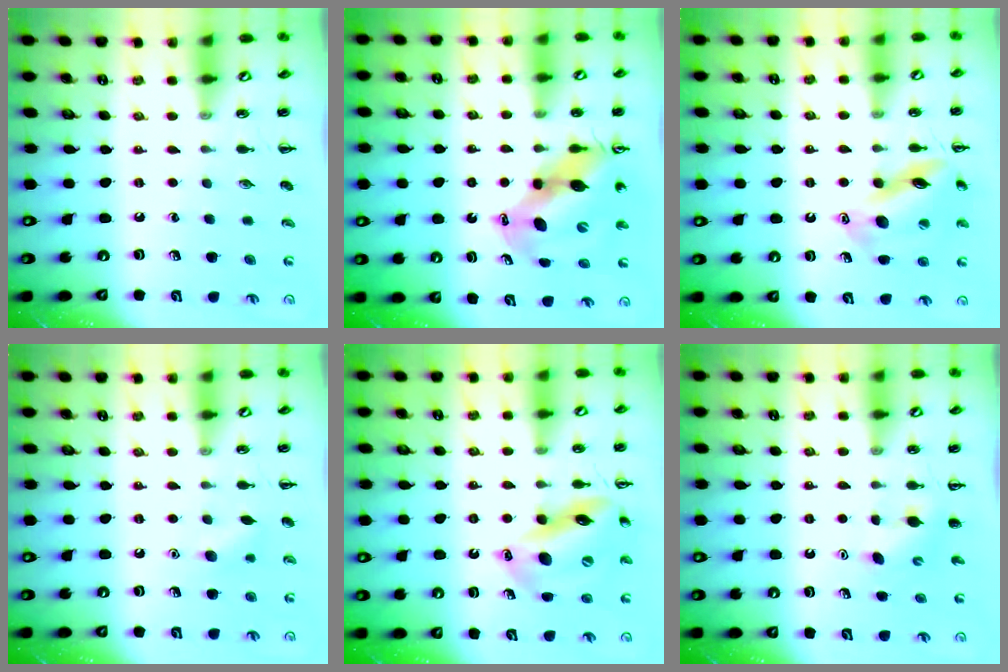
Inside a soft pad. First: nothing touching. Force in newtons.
{"total": 12.4, "press": 11.7, "slide": 3.9}
{"total": 14.0, "press": 13.9, "slide": 1.4}
{"total": 6.1, "press": 6.0, "slide": 1.4}
{"total": 16.6, "press": 16.0, "slide": 4.3}
{"total": 3.6, "press": 3.4, "slide": 1.1}